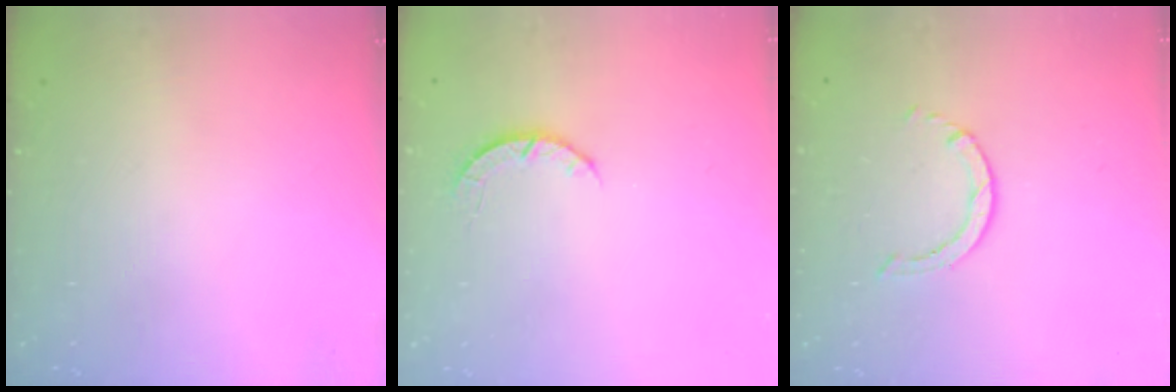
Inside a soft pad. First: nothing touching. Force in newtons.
{"total": 2.7, "press": 2.6, "slide": 0.4}
{"total": 0.6, "press": 0.6, "slide": 0.1}